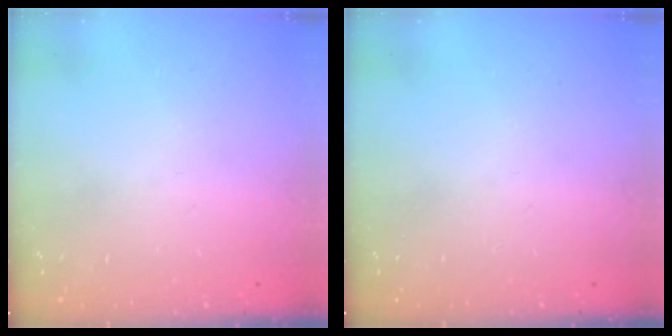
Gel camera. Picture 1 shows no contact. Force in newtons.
{"total": 0.0}